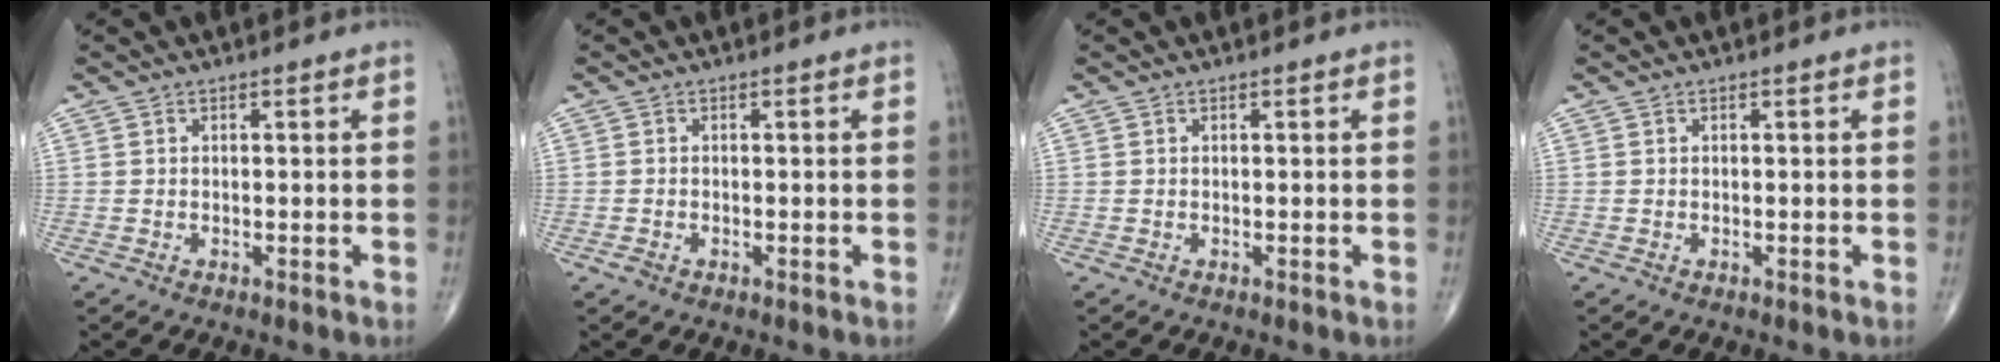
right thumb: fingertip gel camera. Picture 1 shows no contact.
{"total": 0.9, "force": [-0.5, 0.5, 0.5], "torque": [-0.012, 0.001, -0.011]}
{"total": 0.0}
{"total": 0.0}